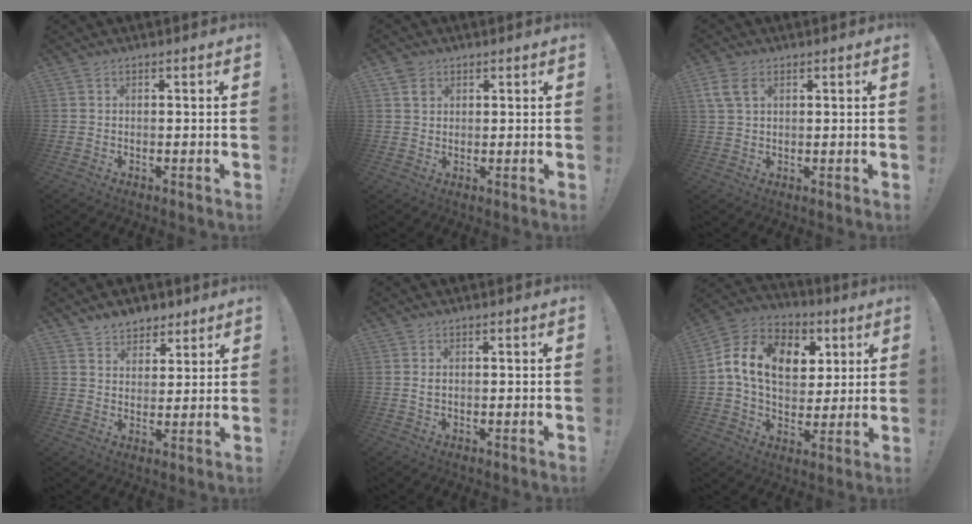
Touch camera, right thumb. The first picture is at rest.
{"total": 3.2, "force": [1.7, 2.6, 0.7], "torque": [-0.002, -0.007, 0.031]}
{"total": 6.3, "force": [2.5, 4.0, 4.2], "torque": [-0.085, 0.005, 0.050]}
{"total": 6.7, "force": [5.3, 4.1, 0.4], "torque": [0.001, -0.044, 0.102]}
{"total": 1.3, "force": [0.4, 0.7, 1.0], "torque": [-0.013, 0.000, 0.006]}
{"total": 16.2, "force": [4.7, 11.7, 10.1], "torque": [-0.156, -0.001, 0.091]}